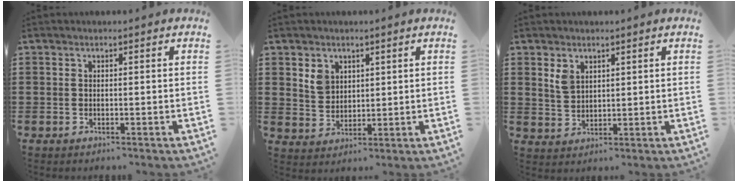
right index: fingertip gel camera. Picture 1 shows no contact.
{"total": 3.9, "force": [2.1, 3.0, 1.2], "torque": [-0.037, 0.012, 0.041]}
{"total": 3.0, "force": [1.9, 1.8, 1.5], "torque": [-0.037, 0.005, 0.035]}